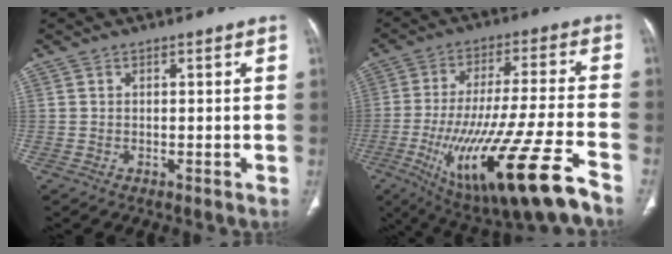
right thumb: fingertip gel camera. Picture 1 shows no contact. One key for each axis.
{"total": 23.8, "fx": -11.8, "fy": 4.1, "fz": 20.3, "tx": -0.374, "ty": 0.006, "tz": -0.190}